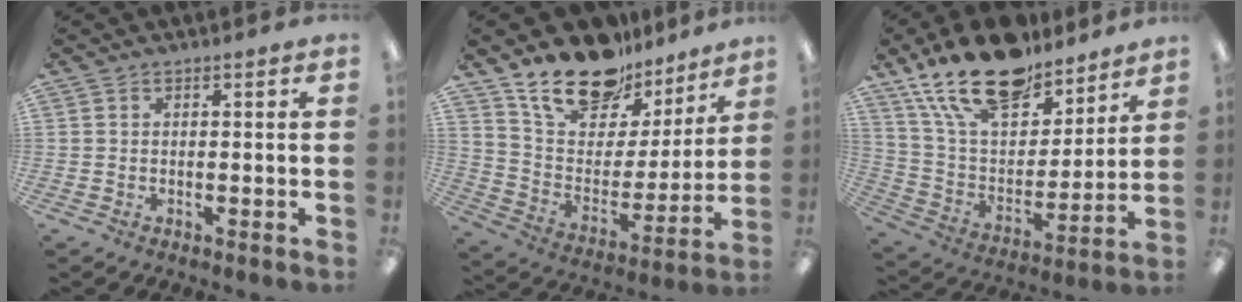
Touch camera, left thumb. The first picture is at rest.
{"total": 19.5, "force": [15.5, 9.3, 7.2], "torque": [-0.148, -0.102, 0.281]}
{"total": 21.2, "force": [15.9, 9.4, 10.3], "torque": [-0.195, -0.088, 0.285]}